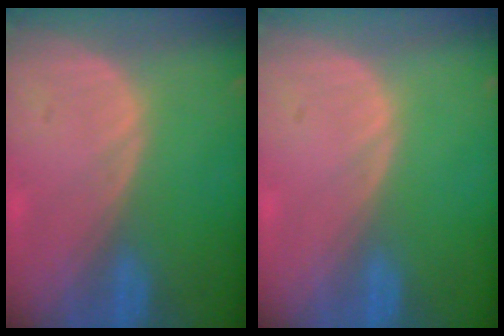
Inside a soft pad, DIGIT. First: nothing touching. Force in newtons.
{"total": 0.0}